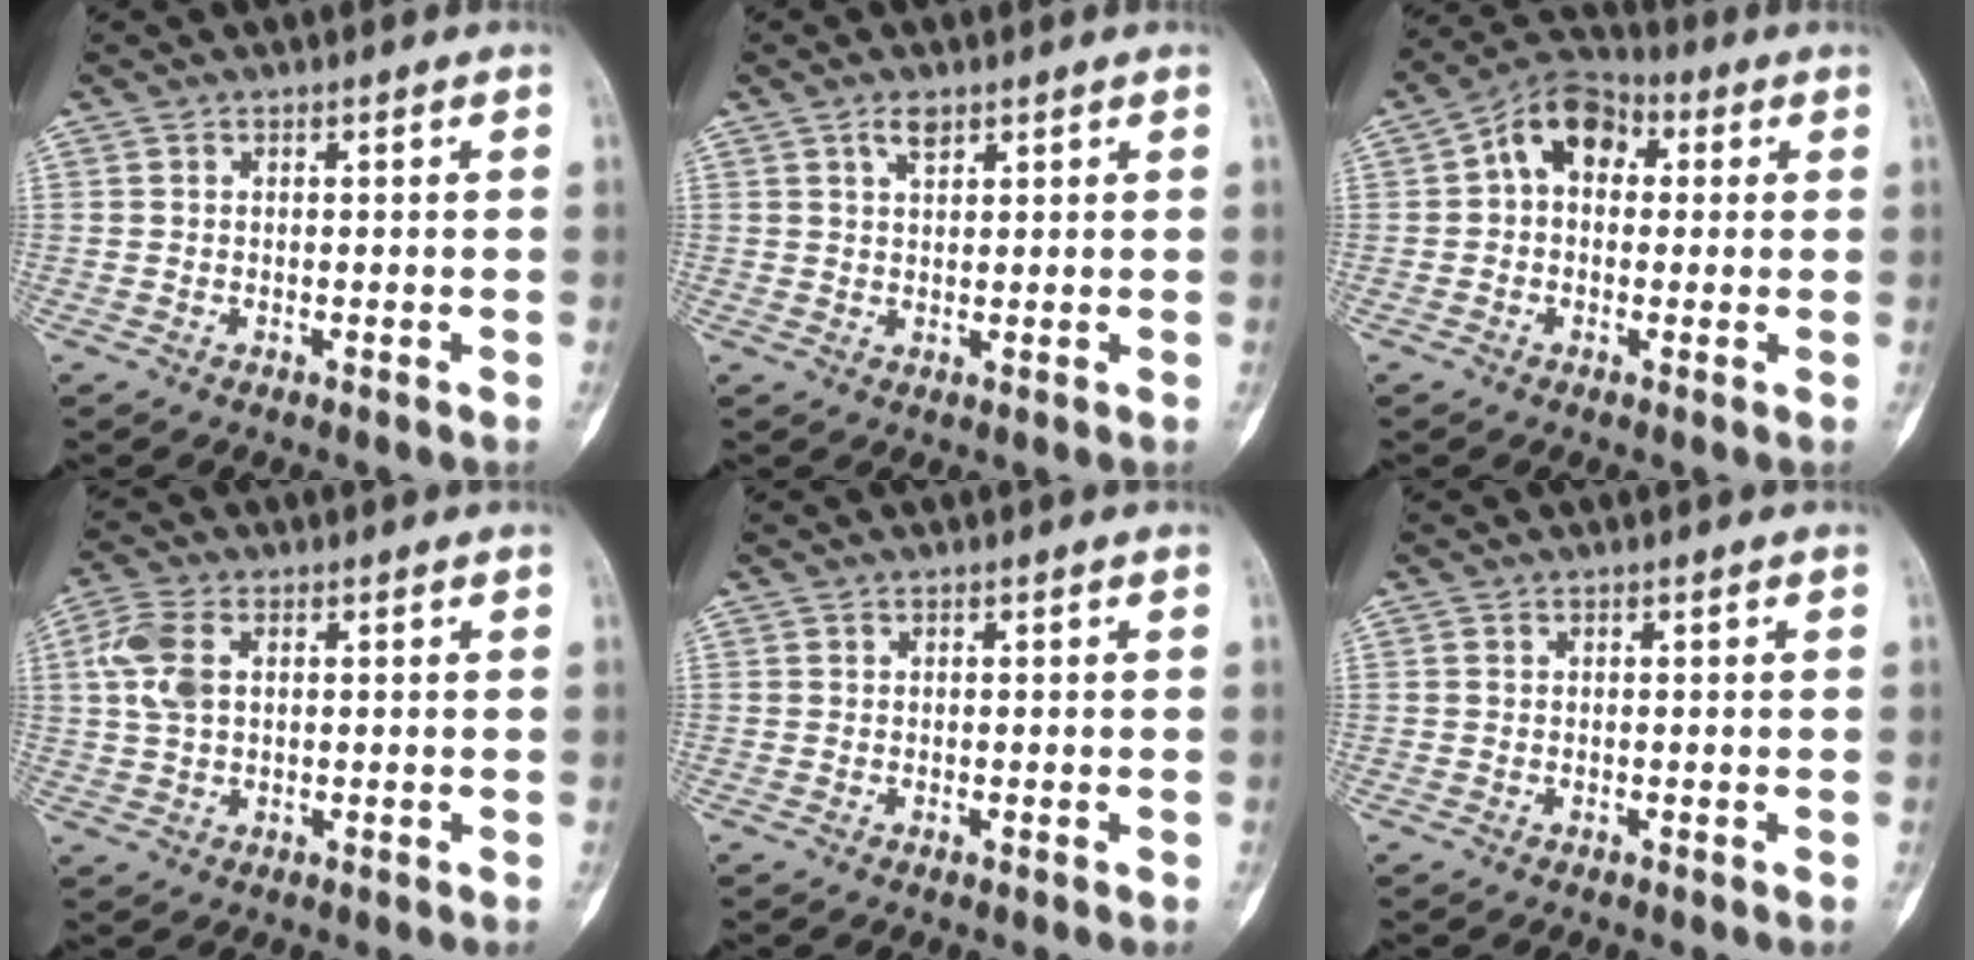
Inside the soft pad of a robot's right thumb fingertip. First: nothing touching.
{"total": 2.7, "force": [1.7, 1.3, 1.7], "torque": [-0.027, -0.007, 0.032]}
{"total": 10.2, "force": [1.9, 7.2, 7.0], "torque": [-0.090, 0.031, 0.016]}
{"total": 6.5, "force": [1.2, 4.0, 5.0], "torque": [-0.122, 0.011, 0.021]}
{"total": 0.0}
{"total": 0.0}